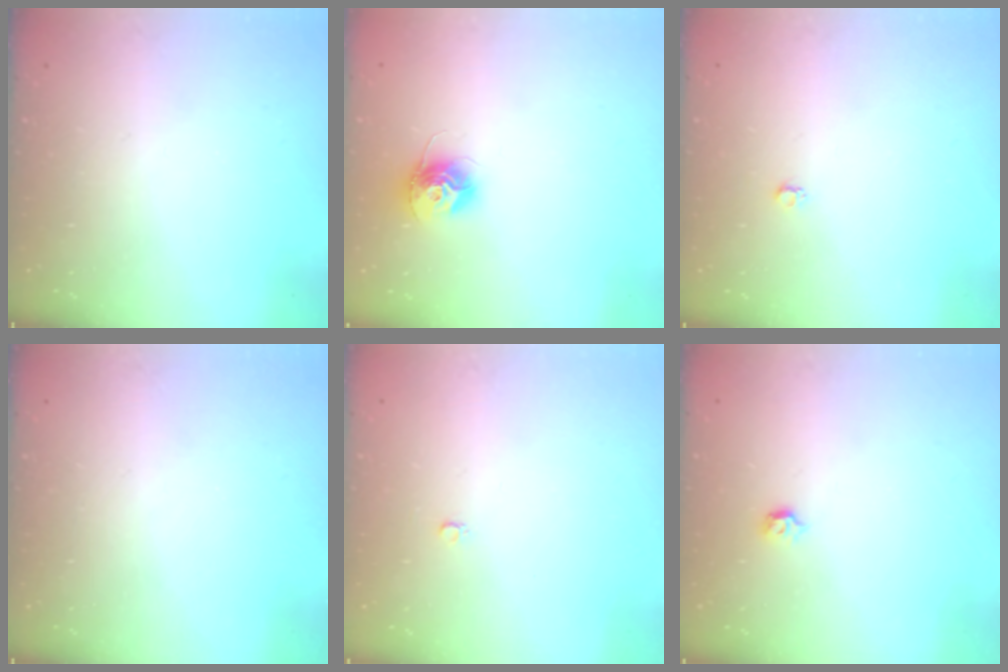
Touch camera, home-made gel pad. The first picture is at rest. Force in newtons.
{"total": 11.2, "press": 11.2, "slide": 0.7}
{"total": 2.6, "press": 2.6, "slide": 0.4}
{"total": 0.0}
{"total": 2.4, "press": 2.4, "slide": 0.2}
{"total": 3.2, "press": 3.1, "slide": 0.7}